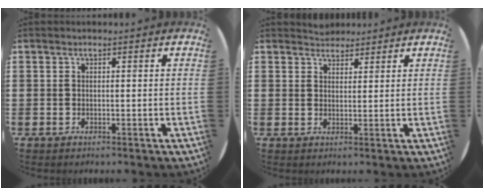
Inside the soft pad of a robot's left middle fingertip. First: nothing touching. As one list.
[{"total": 2.2, "force": [2.1, 0.6, -0.1], "torque": [-0.002, 0.002, 0.042]}]